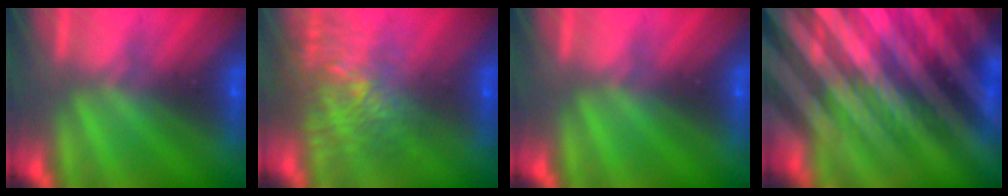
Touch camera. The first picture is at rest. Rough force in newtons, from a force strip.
{"total": 6.1}
{"total": 0.0}
{"total": 8.8}